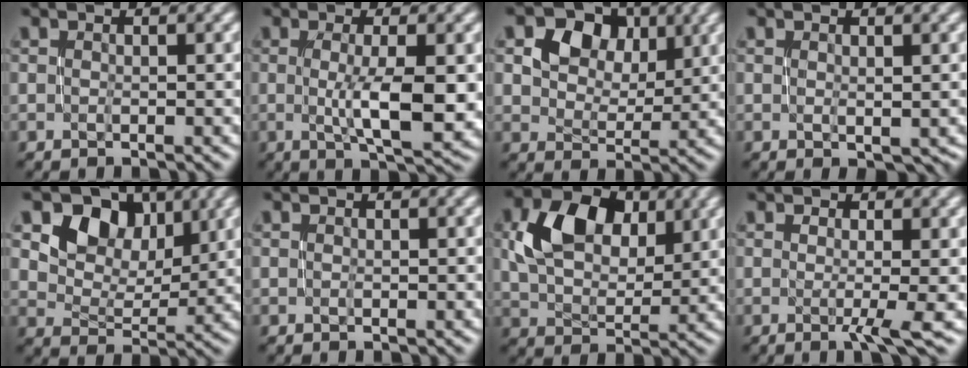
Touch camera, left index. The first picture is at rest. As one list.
[{"total": 5.9, "force": [-0.2, 1.5, 5.7], "torque": [-0.095, -0.003, 0.003]}, {"total": 6.3, "force": [3.1, 4.6, 3.1], "torque": [-0.059, 0.008, 0.044]}, {"total": 1.4, "force": [0.1, 0.7, 1.2], "torque": [-0.014, 0.000, 0.008]}, {"total": 7.0, "force": [4.3, 4.7, 2.9], "torque": [-0.053, -0.008, 0.078]}, {"total": 0.0}, {"total": 7.9, "force": [3.3, 5.1, 5.0], "torque": [-0.093, 0.007, 0.058]}, {"total": 2.5, "force": [-0.3, 0.6, 2.4], "torque": [-0.038, -0.003, -0.006]}]